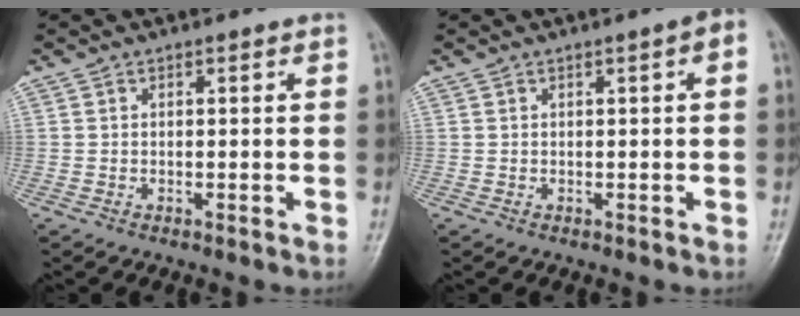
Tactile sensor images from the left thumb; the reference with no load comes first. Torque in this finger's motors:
{"motor_torque": [2.46, 2.55, 1.68, -1.09, 0.00]}